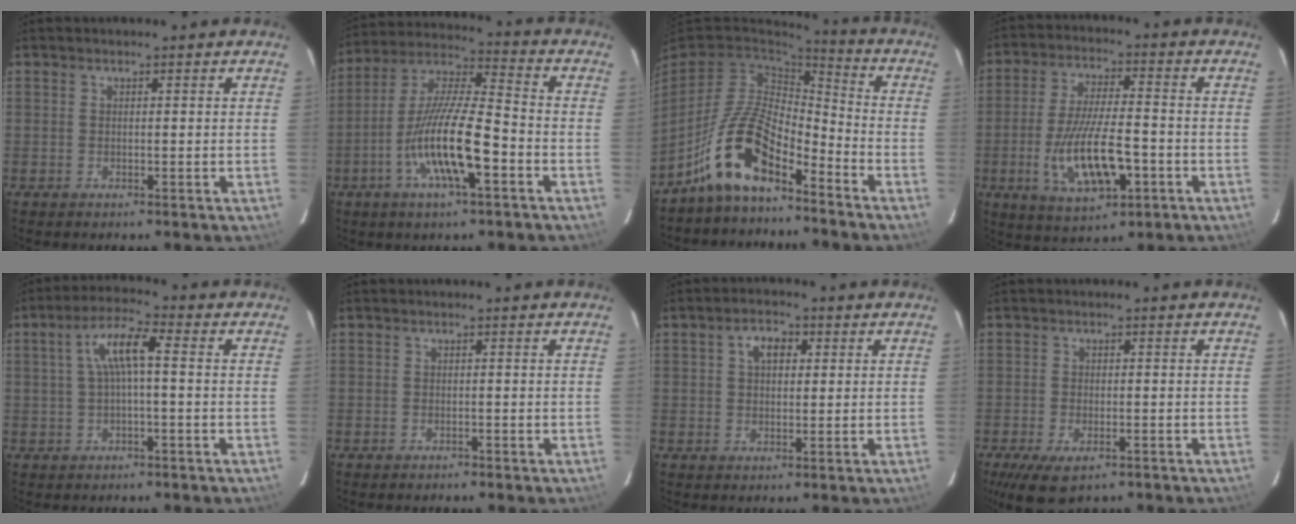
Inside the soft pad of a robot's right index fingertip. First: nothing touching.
{"total": 14.6, "force": [-5.6, 2.9, 13.2], "torque": [-0.262, -0.008, -0.110]}
{"total": 12.7, "force": [-8.3, 4.7, 8.3], "torque": [-0.171, 0.010, -0.161]}
{"total": 13.5, "force": [-4.3, 4.8, 11.9], "torque": [-0.241, -0.016, -0.067]}
{"total": 6.5, "force": [0.4, 1.2, 6.4], "torque": [-0.126, 0.016, 0.012]}
{"total": 0.7, "force": [-0.6, 0.3, -0.1], "torque": [0.000, 0.005, -0.011]}
{"total": 4.4, "force": [1.3, 2.9, 3.0], "torque": [-0.048, 0.017, 0.023]}
{"total": 6.9, "force": [-4.1, 3.2, 4.5], "torque": [-0.102, -0.026, -0.068]}